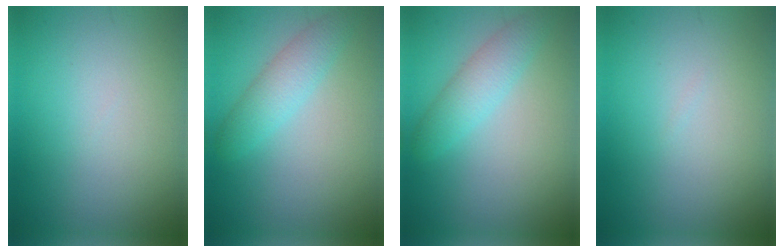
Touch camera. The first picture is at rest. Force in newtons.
{"total": 2.8, "press": 2.8, "slide": 0.1}
{"total": 2.8, "press": 2.8, "slide": 0.1}
{"total": 0.0}